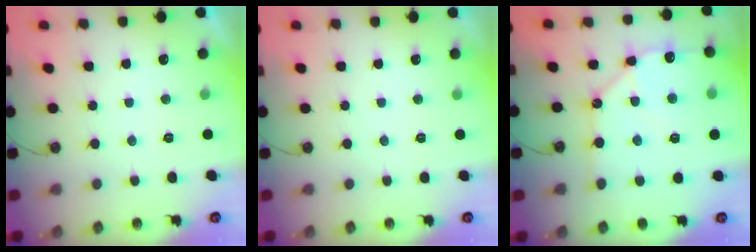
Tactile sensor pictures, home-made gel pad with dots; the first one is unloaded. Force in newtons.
{"total": 0.0}
{"total": 12.2, "press": 12.1, "slide": 1.6}